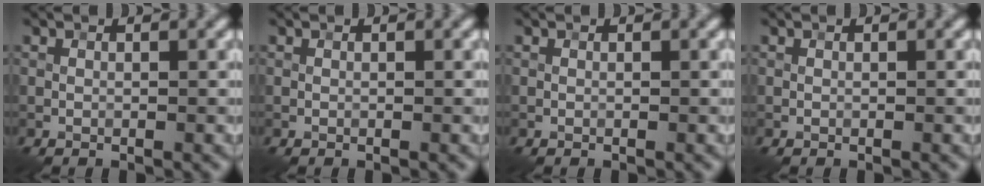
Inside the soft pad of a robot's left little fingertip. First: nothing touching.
{"total": 0.0}
{"total": 0.0}
{"total": 0.0}